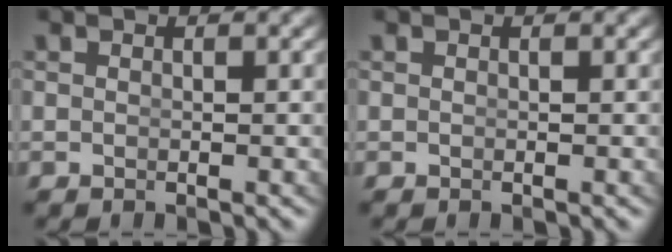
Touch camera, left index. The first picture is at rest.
{"total": 0.0}